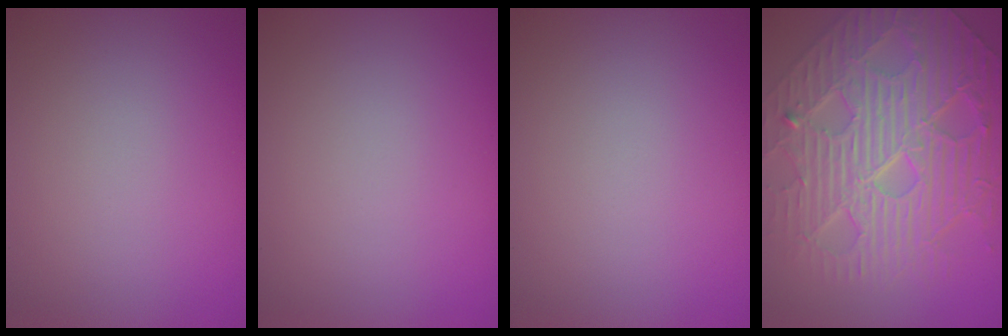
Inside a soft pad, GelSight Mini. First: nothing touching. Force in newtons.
{"total": 0.0}
{"total": 0.0}
{"total": 10.7, "press": 7.4, "slide": 7.7}